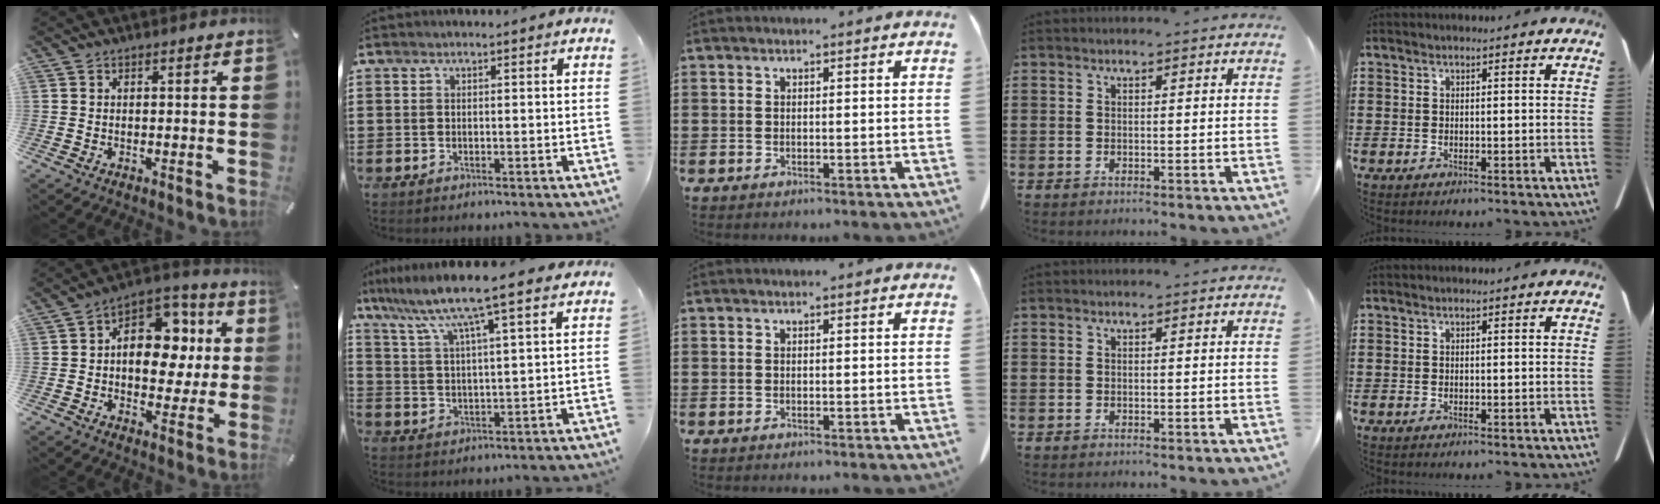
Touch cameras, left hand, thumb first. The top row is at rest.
{"thumb": {"total": 13.6, "force": [1.6, 10.5, 8.6], "torque": [-0.107, -0.015, 0.031]}, "index": {"total": 8.5, "force": [6.7, -0.2, 5.2], "torque": [-0.125, -0.034, 0.109]}}